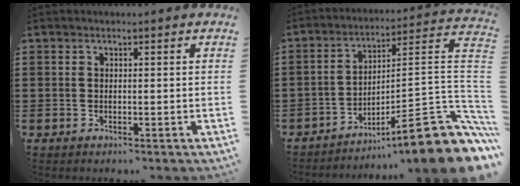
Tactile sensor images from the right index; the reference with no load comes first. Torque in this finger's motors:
{"motor_torque": [1.53, -0.61, 0.01, -0.14]}